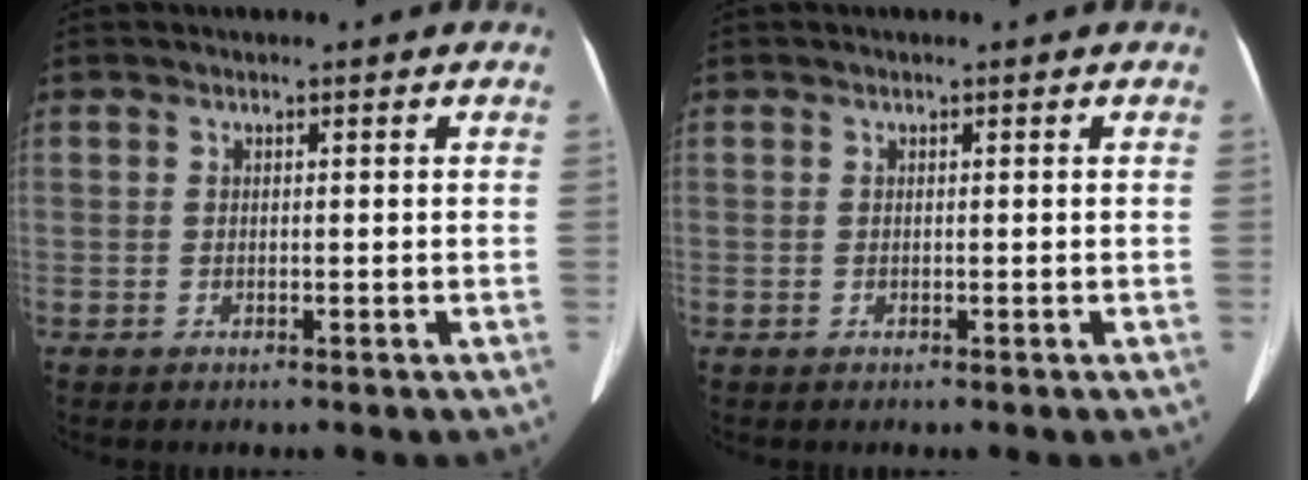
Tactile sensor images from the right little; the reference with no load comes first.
{"total": 0.0}